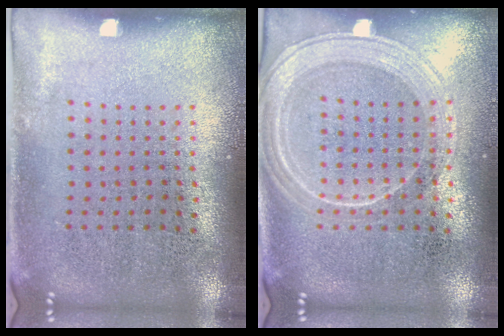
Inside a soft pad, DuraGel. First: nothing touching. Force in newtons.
{"total": 1.9, "press": 1.8, "slide": 0.5}